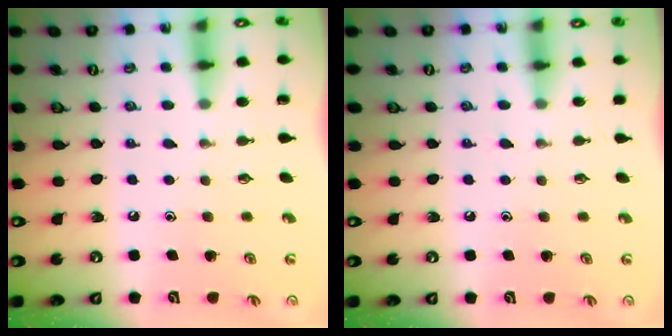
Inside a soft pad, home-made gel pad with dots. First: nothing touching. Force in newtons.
{"total": 4.2, "press": 4.1, "slide": 0.6}